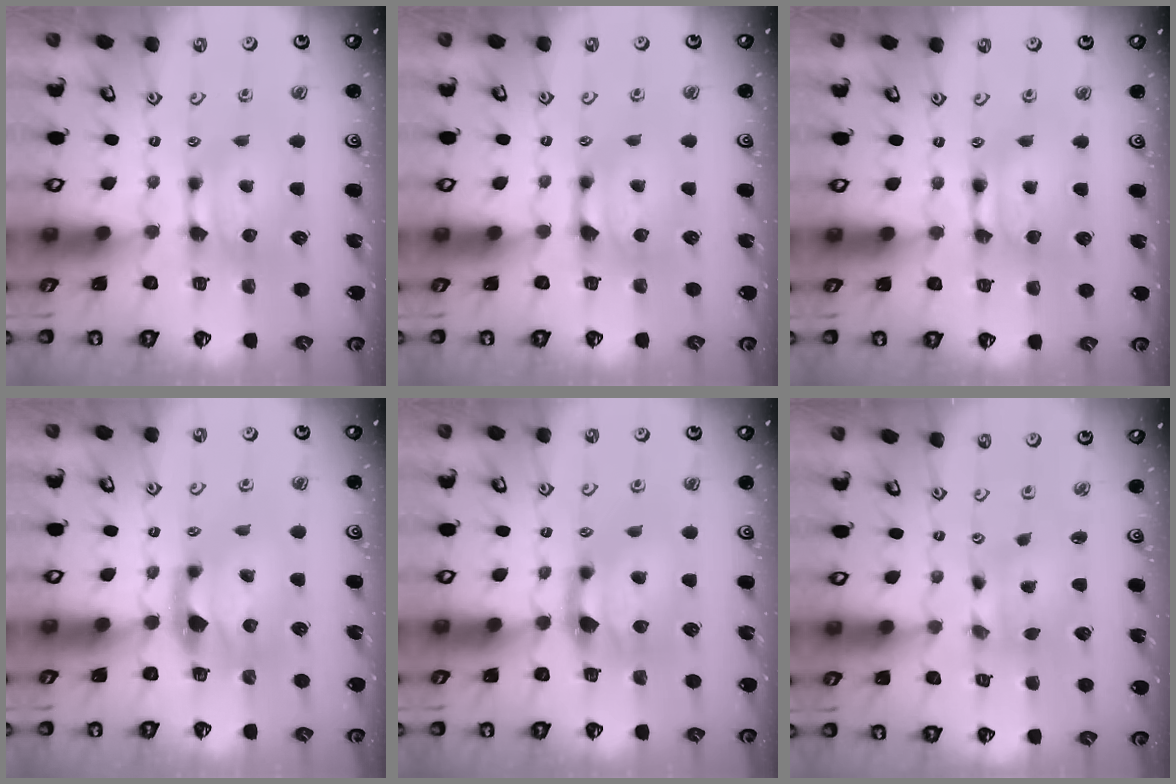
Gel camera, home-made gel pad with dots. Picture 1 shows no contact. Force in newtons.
{"total": 1.0, "press": 0.4, "slide": 1.0}
{"total": 1.8, "press": 1.8, "slide": 0.1}
{"total": 2.2, "press": 1.9, "slide": 1.2}
{"total": 2.0, "press": 1.2, "slide": 1.5}
{"total": 1.4, "press": 0.3, "slide": 1.4}